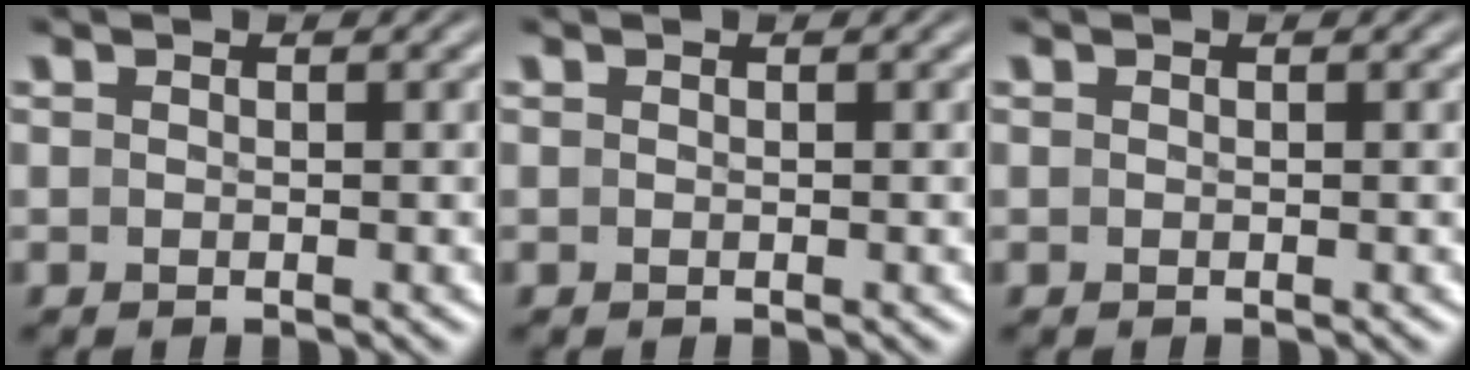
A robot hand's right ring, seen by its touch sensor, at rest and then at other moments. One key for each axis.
{"total": 0.0}
{"total": 0.0}